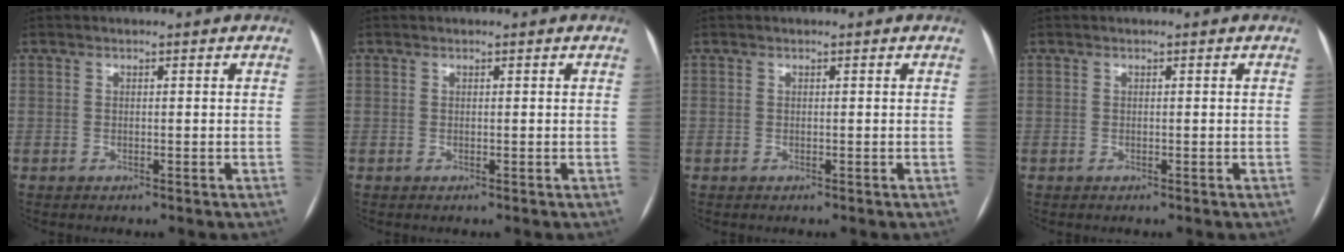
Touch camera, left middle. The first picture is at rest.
{"total": 0.0}
{"total": 0.0}
{"total": 0.0}